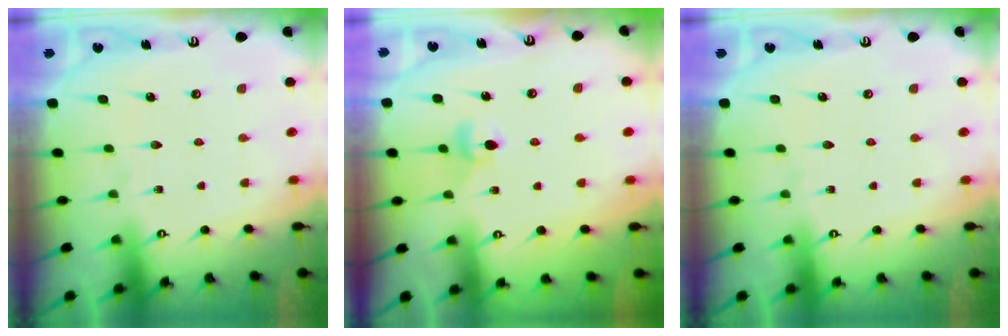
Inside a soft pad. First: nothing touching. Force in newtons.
{"total": 4.9, "press": 4.9, "slide": 0.6}
{"total": 0.0}